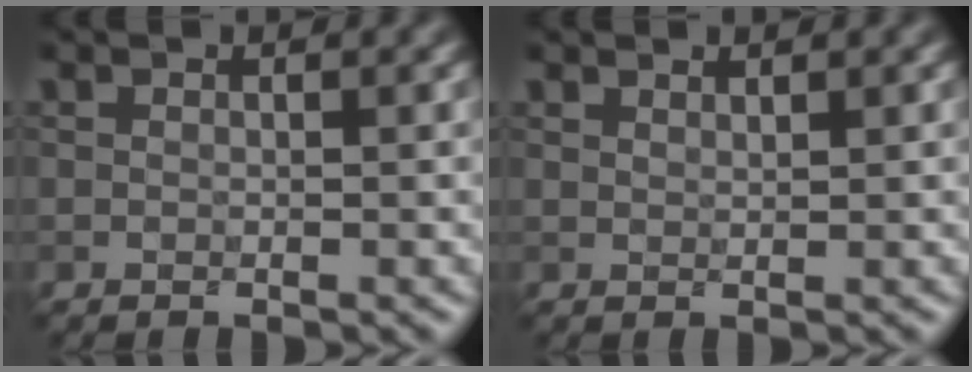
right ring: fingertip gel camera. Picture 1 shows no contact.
{"total": 0.5, "force": [0.5, 0.0, -0.2], "torque": [0.012, 0.000, 0.011]}